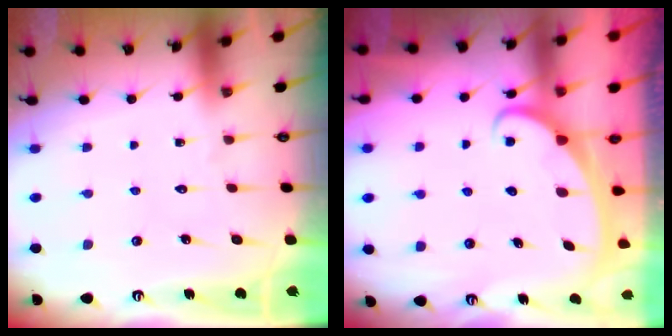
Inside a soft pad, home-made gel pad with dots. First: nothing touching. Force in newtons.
{"total": 2.4, "press": 2.4, "slide": 0.3}